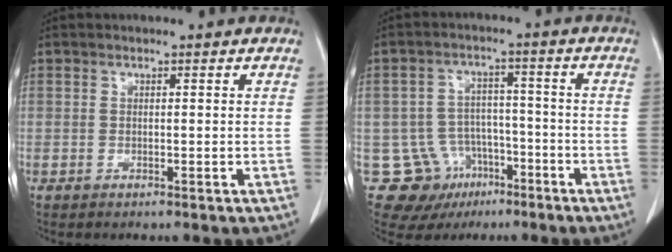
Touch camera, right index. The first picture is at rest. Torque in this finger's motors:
{"motor_torque": [-0.17, -0.05, -0.54, -0.17]}